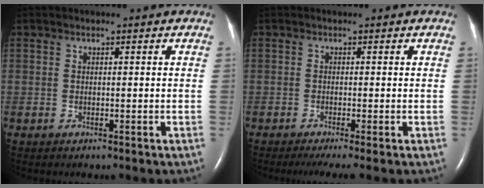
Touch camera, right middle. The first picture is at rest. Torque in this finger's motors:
{"motor_torque": [0.46, -0.34, 0.04, 0.00]}